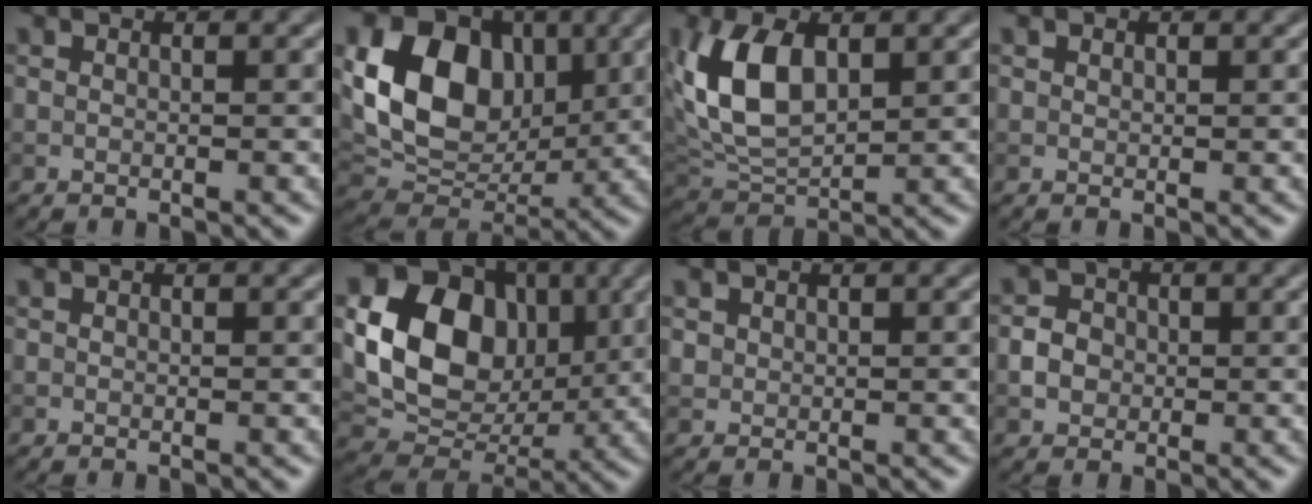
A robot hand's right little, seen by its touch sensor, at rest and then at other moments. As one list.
[{"total": 11.9, "force": [2.3, 8.8, 7.7], "torque": [-0.142, 0.002, 0.032]}, {"total": 7.5, "force": [1.7, 4.3, 5.9], "torque": [-0.130, 0.005, 0.034]}, {"total": 0.6, "force": [0.4, 0.4, 0.2], "torque": [-0.002, -0.001, 0.007]}, {"total": 0.0}, {"total": 13.0, "force": [2.0, 10.1, 7.9], "torque": [-0.150, -0.006, 0.026]}, {"total": 0.8, "force": [0.4, 0.7, 0.2], "torque": [-0.001, -0.003, 0.012]}, {"total": 2.3, "force": [-0.4, 2.0, 1.0], "torque": [-0.016, 0.002, -0.009]}]